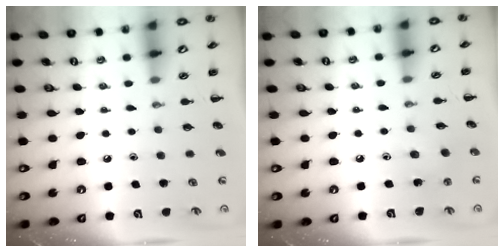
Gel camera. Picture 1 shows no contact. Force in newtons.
{"total": 3.0, "press": 2.8, "slide": 1.0}